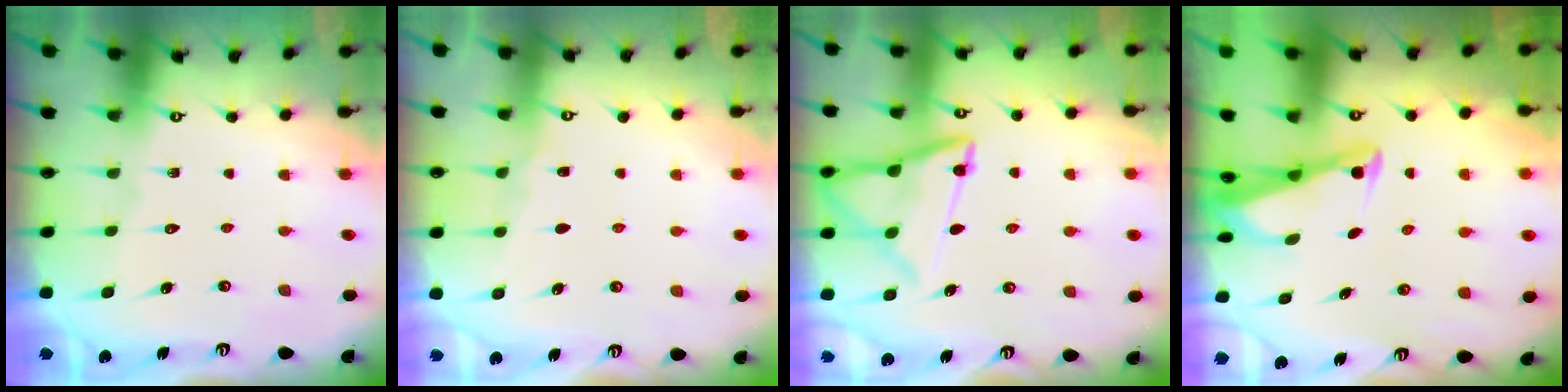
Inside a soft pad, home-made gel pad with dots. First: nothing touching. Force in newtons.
{"total": 3.0, "press": 3.0, "slide": 0.3}
{"total": 14.2, "press": 14.2, "slide": 0.9}
{"total": 2.8, "press": 2.8, "slide": 0.3}